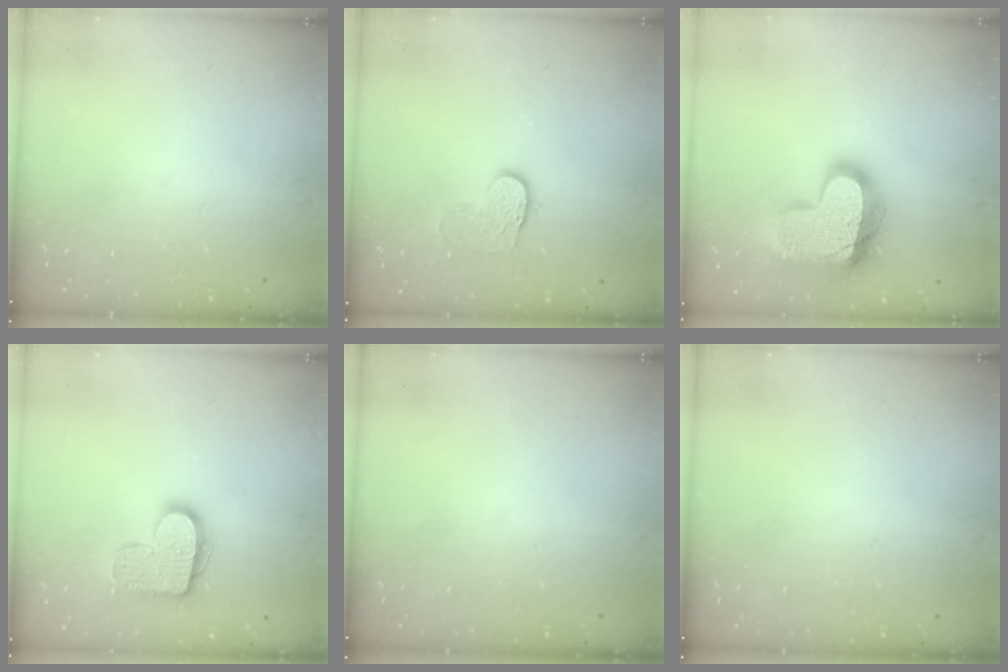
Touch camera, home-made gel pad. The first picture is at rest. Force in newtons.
{"total": 7.6, "press": 7.6, "slide": 0.4}
{"total": 22.4, "press": 22.4, "slide": 1.4}
{"total": 13.2, "press": 13.2, "slide": 0.7}
{"total": 0.0}
{"total": 0.6, "press": 0.6, "slide": 0.2}